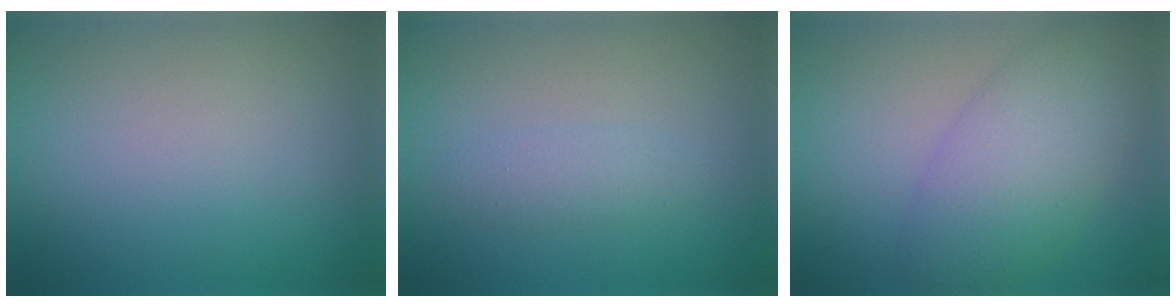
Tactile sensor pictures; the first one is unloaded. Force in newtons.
{"total": 1.6, "press": 1.6, "slide": 0.1}
{"total": 6.4, "press": 6.4, "slide": 0.2}